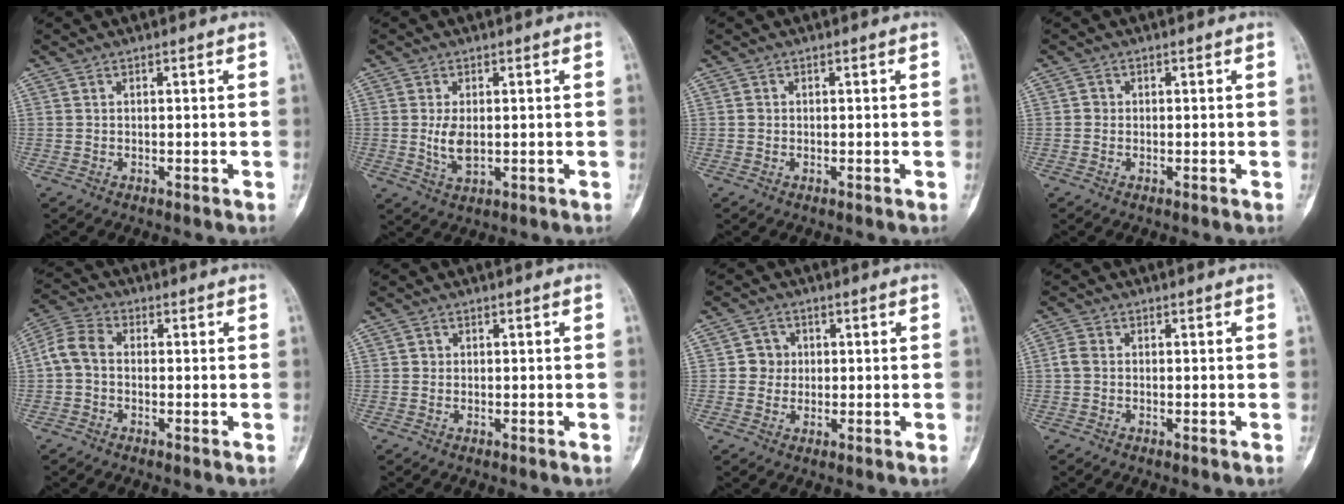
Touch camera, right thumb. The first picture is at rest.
{"total": 4.5, "force": [0.1, 2.3, 3.8], "torque": [-0.074, -0.010, 0.007]}
{"total": 0.6, "force": [-0.1, 0.6, 0.2], "torque": [0.000, 0.002, -0.001]}
{"total": 1.0, "force": [-0.1, 1.0, 0.2], "torque": [0.003, 0.004, -0.003]}
{"total": 6.0, "force": [-0.4, 4.3, 4.2], "torque": [-0.081, 0.019, -0.021]}
{"total": 0.8, "force": [0.0, 0.8, 0.1], "torque": [0.005, 0.003, 0.000]}
{"total": 3.7, "force": [0.3, 3.6, 0.7], "torque": [0.019, 0.008, 0.000]}
{"total": 2.2, "force": [-0.1, 1.8, 1.3], "torque": [-0.025, 0.004, -0.006]}